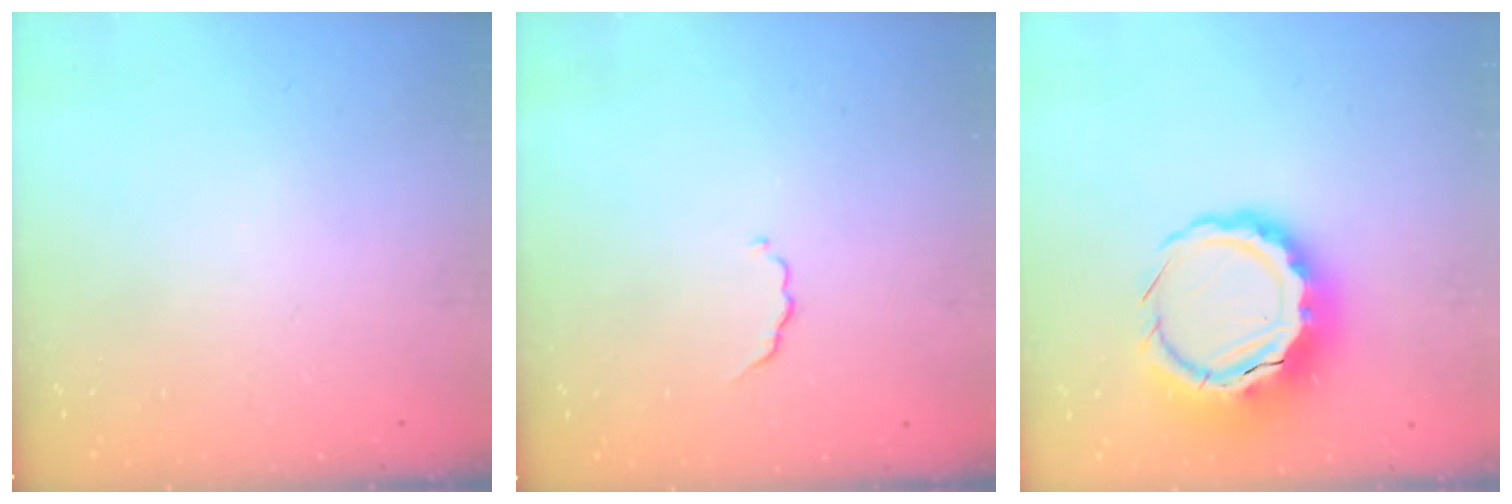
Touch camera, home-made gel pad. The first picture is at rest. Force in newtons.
{"total": 2.8, "press": 2.7, "slide": 0.5}
{"total": 12.7, "press": 12.4, "slide": 2.7}